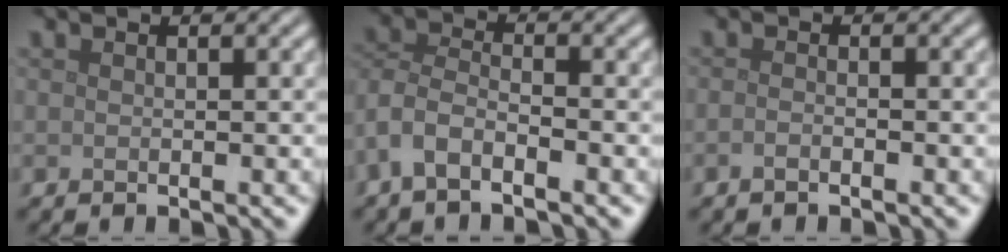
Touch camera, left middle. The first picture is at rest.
{"total": 3.2, "force": [-2.0, 1.3, 2.1], "torque": [-0.045, 0.003, -0.052]}
{"total": 0.8, "force": [-0.5, 0.2, 0.6], "torque": [-0.011, 0.000, -0.010]}